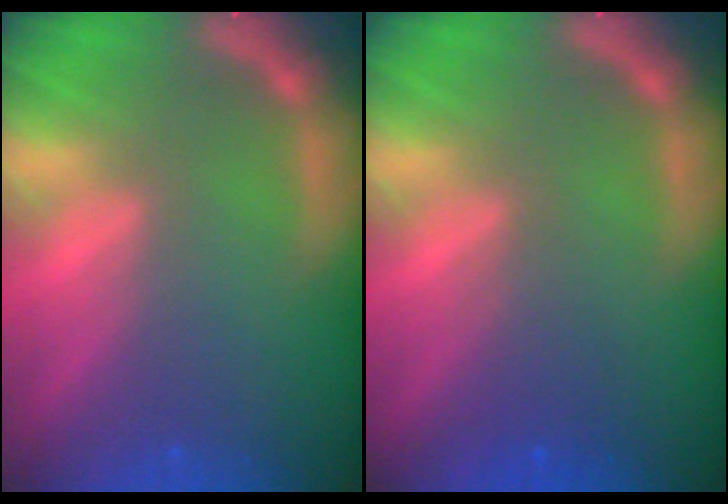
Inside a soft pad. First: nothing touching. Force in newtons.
{"total": 2.0}